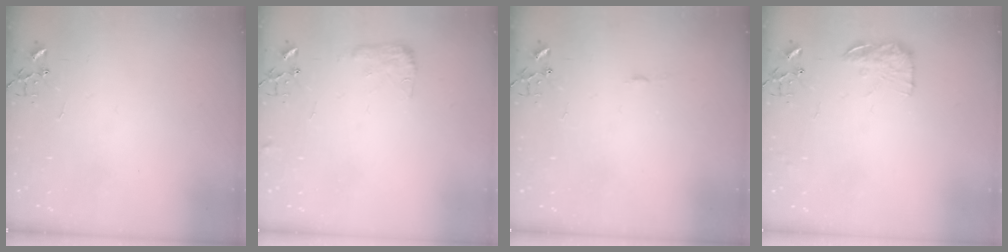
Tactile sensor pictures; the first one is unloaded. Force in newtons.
{"total": 8.3, "press": 8.3, "slide": 0.2}
{"total": 3.3, "press": 3.3, "slide": 0.4}
{"total": 12.1, "press": 12.1, "slide": 0.5}